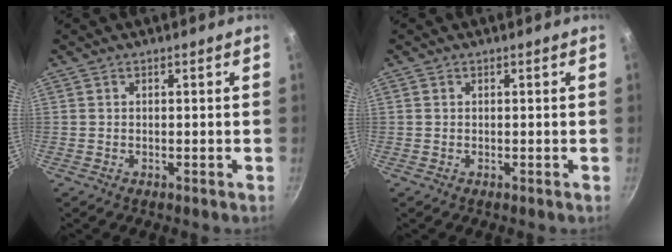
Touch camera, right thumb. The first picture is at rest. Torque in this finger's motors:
{"motor_torque": [0.23, -0.05, 0.18, 0.12, 0.00]}